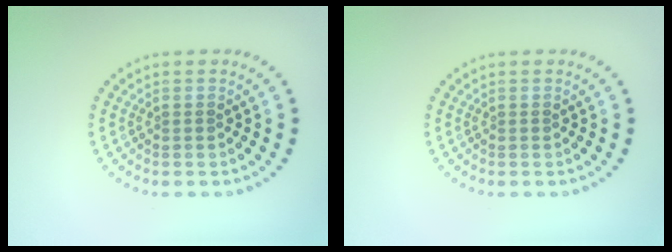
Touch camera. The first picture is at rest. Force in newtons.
{"total": 0.0}